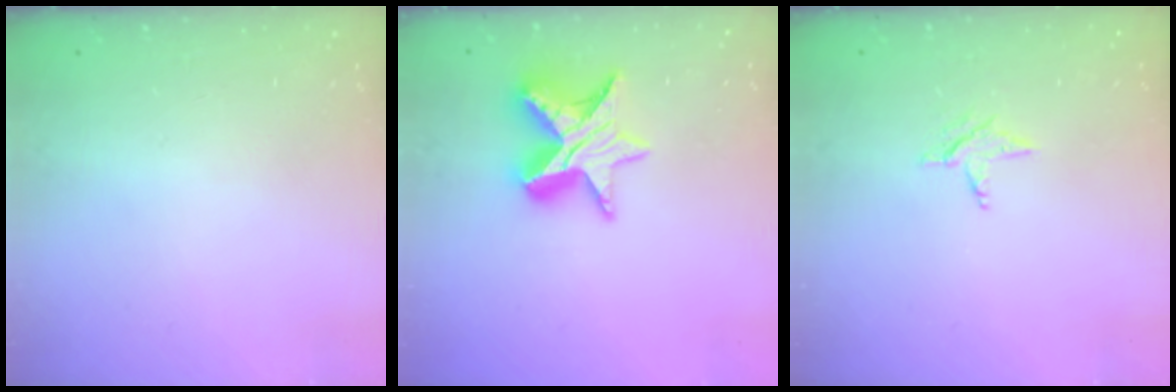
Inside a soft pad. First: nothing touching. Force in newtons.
{"total": 10.8, "press": 10.8, "slide": 0.7}
{"total": 2.5, "press": 2.5, "slide": 0.3}